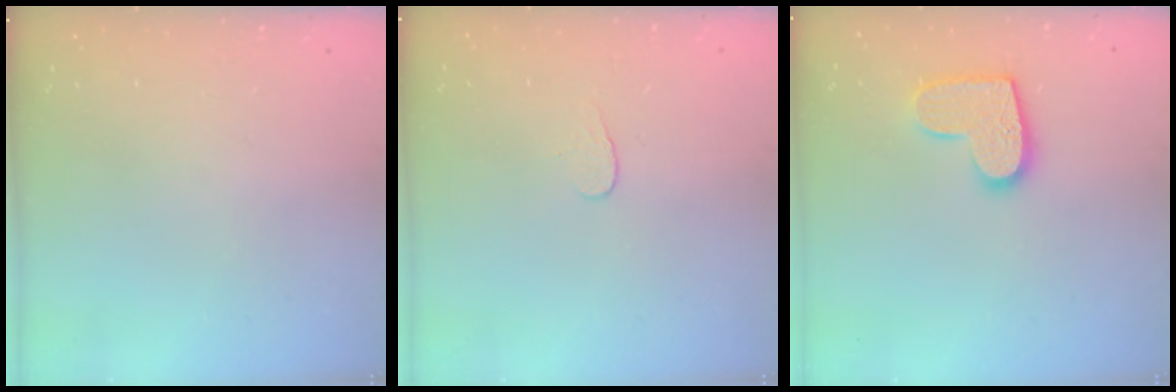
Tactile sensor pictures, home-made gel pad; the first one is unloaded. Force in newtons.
{"total": 3.8, "press": 3.8, "slide": 0.4}
{"total": 12.1, "press": 12.0, "slide": 0.6}